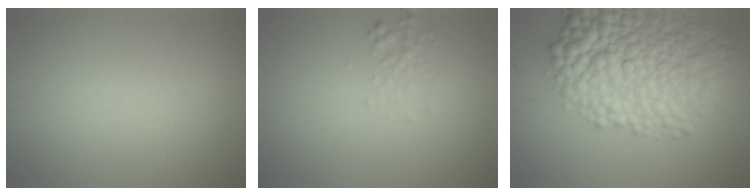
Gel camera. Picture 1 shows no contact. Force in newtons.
{"total": 1.3, "press": 1.3, "slide": 0.1}
{"total": 9.9, "press": 9.9, "slide": 0.3}